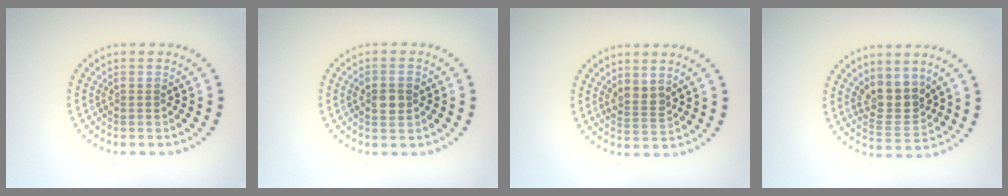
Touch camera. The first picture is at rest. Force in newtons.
{"total": 2.5, "press": 2.5, "slide": 0.3}
{"total": 1.9, "press": 1.6, "slide": 1.0}
{"total": 3.5, "press": 3.1, "slide": 1.6}